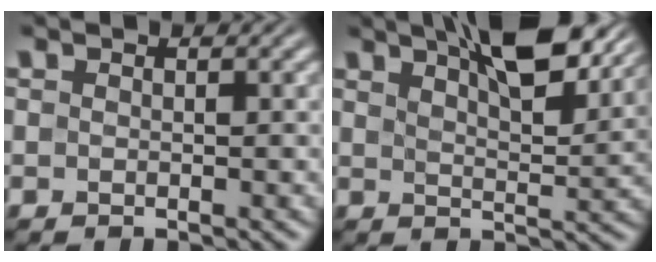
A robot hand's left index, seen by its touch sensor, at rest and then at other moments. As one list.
[{"total": 8.7, "force": [5.5, 2.7, 6.2], "torque": [-0.086, 0.021, 0.073]}]